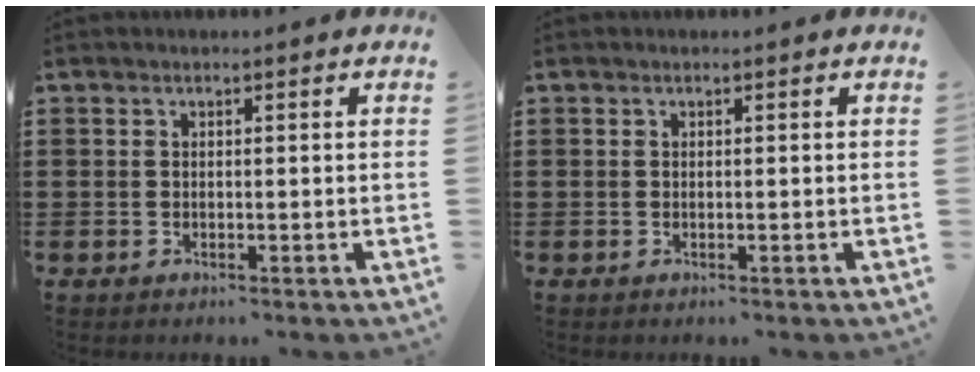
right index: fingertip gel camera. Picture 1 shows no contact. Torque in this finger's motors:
{"motor_torque": [0.00, 0.00, 0.00, 0.00]}